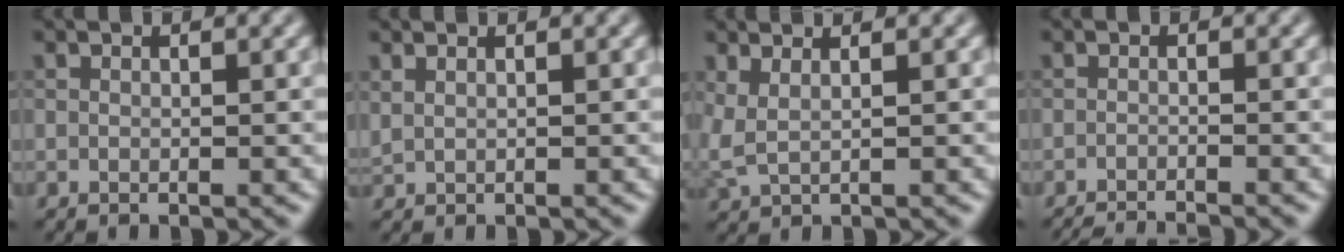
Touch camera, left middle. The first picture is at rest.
{"total": 1.0, "force": [0.9, 0.4, 0.4], "torque": [-0.011, -0.001, 0.015]}
{"total": 1.9, "force": [1.1, 0.7, 1.4], "torque": [-0.031, -0.002, 0.023]}
{"total": 3.7, "force": [-3.5, 0.4, 1.2], "torque": [-0.015, -0.010, -0.056]}